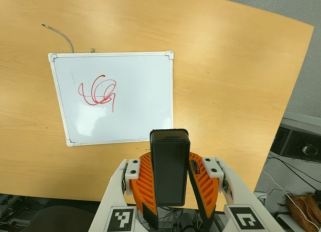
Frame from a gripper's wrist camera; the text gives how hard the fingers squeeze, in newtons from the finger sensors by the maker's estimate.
{"total": 7.8, "left": 7.1, "right": 8.5}